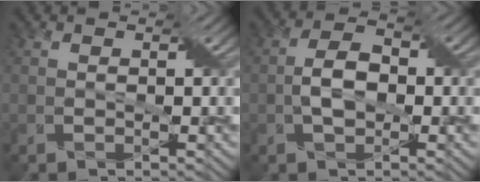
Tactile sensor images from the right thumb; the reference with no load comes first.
{"total": 4.6, "force": [-0.7, 2.7, 3.6], "torque": [-0.074, 0.003, -0.015]}